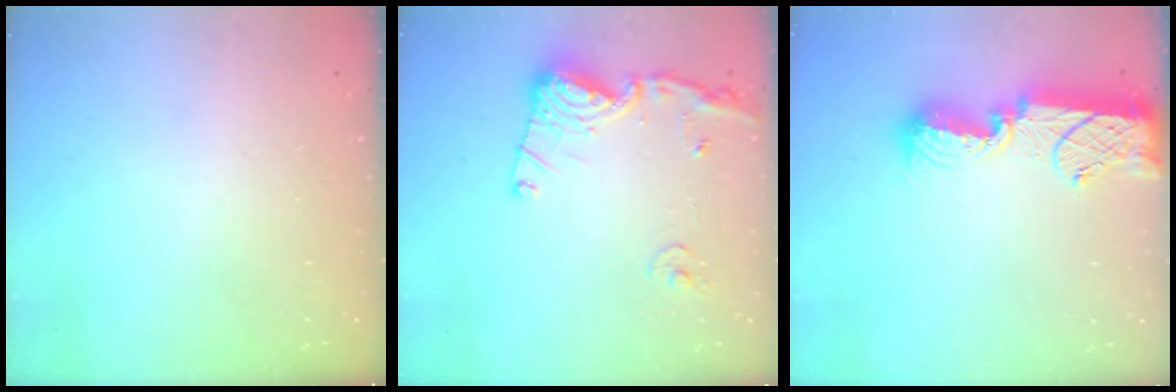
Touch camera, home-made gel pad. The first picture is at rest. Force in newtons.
{"total": 13.8, "press": 13.8, "slide": 1.5}
{"total": 13.7, "press": 13.7, "slide": 1.0}